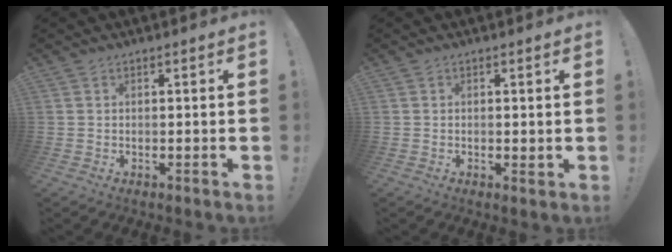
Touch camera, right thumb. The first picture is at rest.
{"total": 0.8, "force": [0.2, 0.4, 0.7], "torque": [-0.004, -0.003, 0.003]}